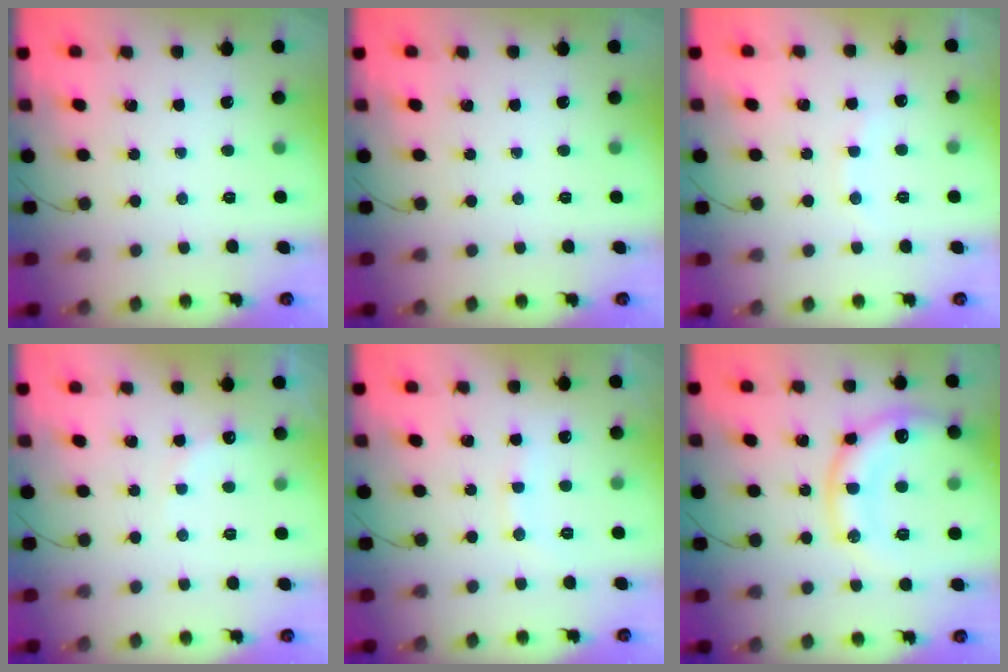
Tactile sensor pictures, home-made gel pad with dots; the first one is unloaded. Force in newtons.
{"total": 0.0}
{"total": 7.3, "press": 7.1, "slide": 1.5}
{"total": 7.2, "press": 7.1, "slide": 1.1}
{"total": 7.3, "press": 7.2, "slide": 0.9}
{"total": 18.5, "press": 18.4, "slide": 1.9}